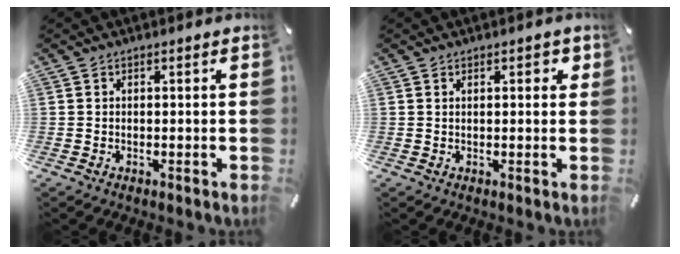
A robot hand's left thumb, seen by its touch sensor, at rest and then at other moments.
{"total": 1.8, "force": [0.7, 0.8, 1.4], "torque": [-0.021, 0.000, 0.010]}